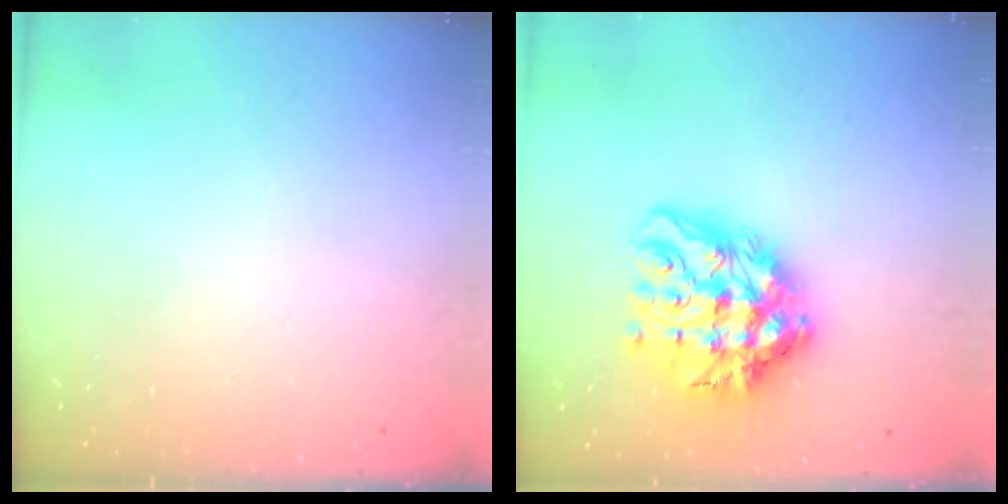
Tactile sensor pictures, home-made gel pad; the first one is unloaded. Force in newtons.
{"total": 18.4, "press": 18.3, "slide": 1.8}